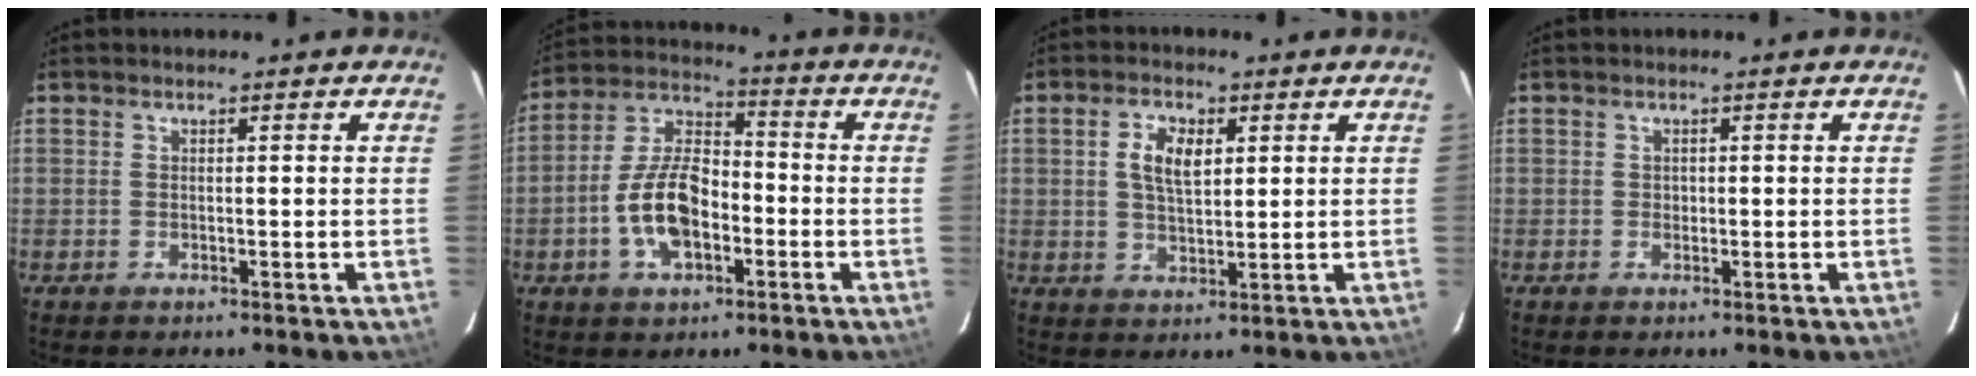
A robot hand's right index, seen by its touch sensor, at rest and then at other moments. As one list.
[{"total": 12.3, "force": [-3.8, 6.5, 9.7], "torque": [-0.199, 0.019, -0.066]}, {"total": 5.7, "force": [1.6, 2.9, 4.6], "torque": [-0.084, 0.007, 0.032]}, {"total": 0.8, "force": [0.0, 0.8, 0.0], "torque": [0.006, -0.001, 0.001]}]